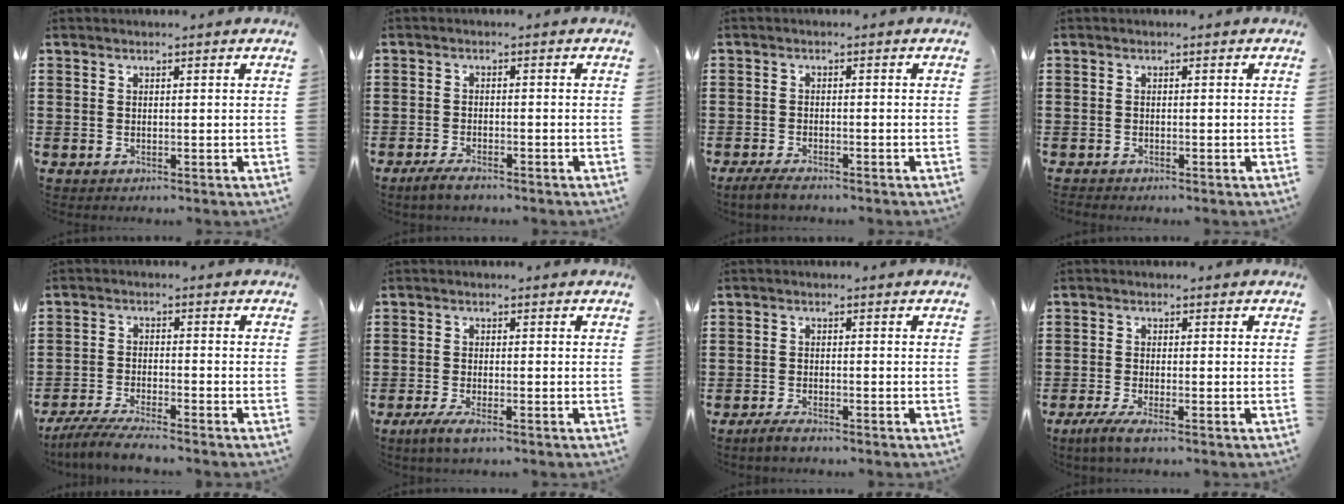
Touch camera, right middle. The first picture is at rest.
{"total": 2.4, "force": [-1.8, 0.6, 1.5], "torque": [-0.033, 0.001, -0.035]}
{"total": 2.3, "force": [-1.9, 0.6, 1.3], "torque": [-0.036, -0.003, -0.040]}
{"total": 0.6, "force": [-0.5, 0.1, 0.0], "torque": [-0.001, -0.001, -0.012]}
{"total": 4.8, "force": [-4.5, 0.0, 1.7], "torque": [-0.042, -0.012, -0.088]}
{"total": 2.9, "force": [-1.9, 0.4, 2.1], "torque": [-0.050, -0.006, -0.037]}
{"total": 1.9, "force": [-1.5, 0.4, 1.1], "torque": [-0.026, -0.001, -0.031]}
{"total": 2.9, "force": [-2.1, 0.1, 2.0], "torque": [-0.048, -0.009, -0.042]}